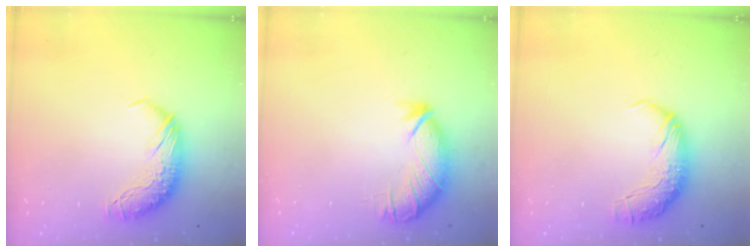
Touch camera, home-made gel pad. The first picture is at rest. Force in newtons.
{"total": 2.7, "press": 2.6, "slide": 0.9}
{"total": 2.5, "press": 1.3, "slide": 2.2}